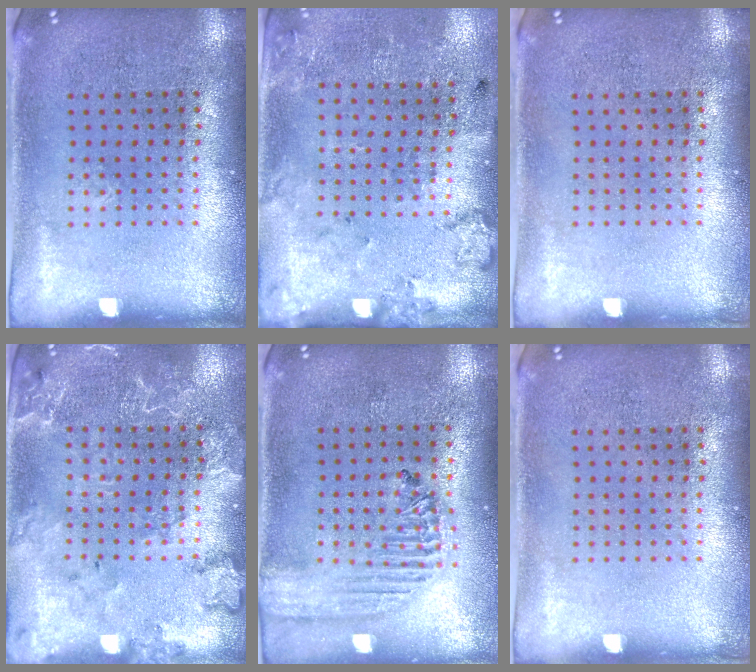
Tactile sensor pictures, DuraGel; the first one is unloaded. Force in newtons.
{"total": 2.2, "press": 1.4, "slide": 1.7}
{"total": 0.0}
{"total": 2.2, "press": 2.1, "slide": 0.5}
{"total": 1.8, "press": 1.6, "slide": 0.7}
{"total": 0.0}